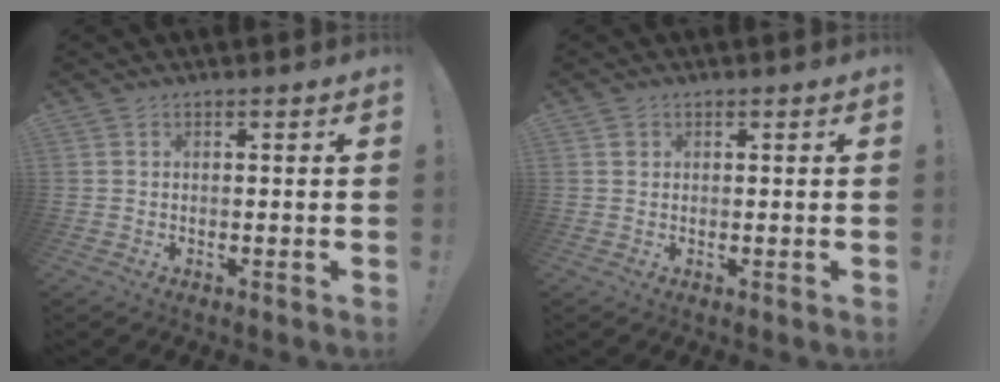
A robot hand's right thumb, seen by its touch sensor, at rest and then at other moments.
{"total": 1.1, "force": [0.5, 1.0, 0.1], "torque": [0.004, 0.000, 0.009]}